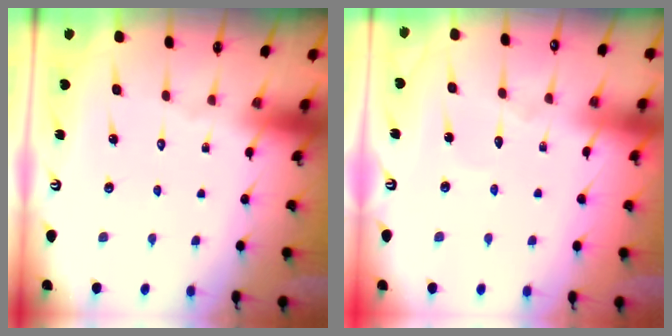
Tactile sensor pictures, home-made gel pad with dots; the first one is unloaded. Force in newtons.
{"total": 3.3, "press": 3.3, "slide": 0.2}